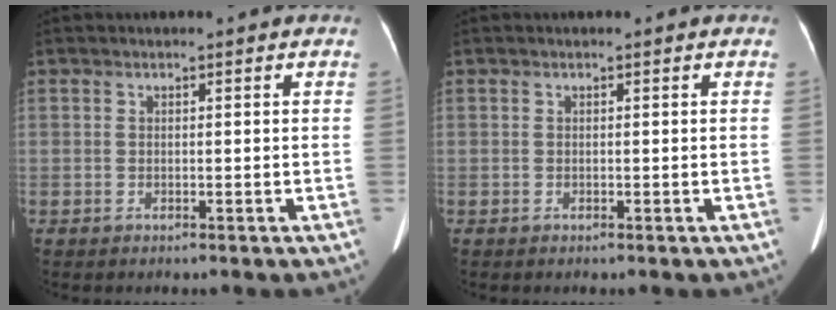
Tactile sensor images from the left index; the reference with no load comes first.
{"total": 0.0}